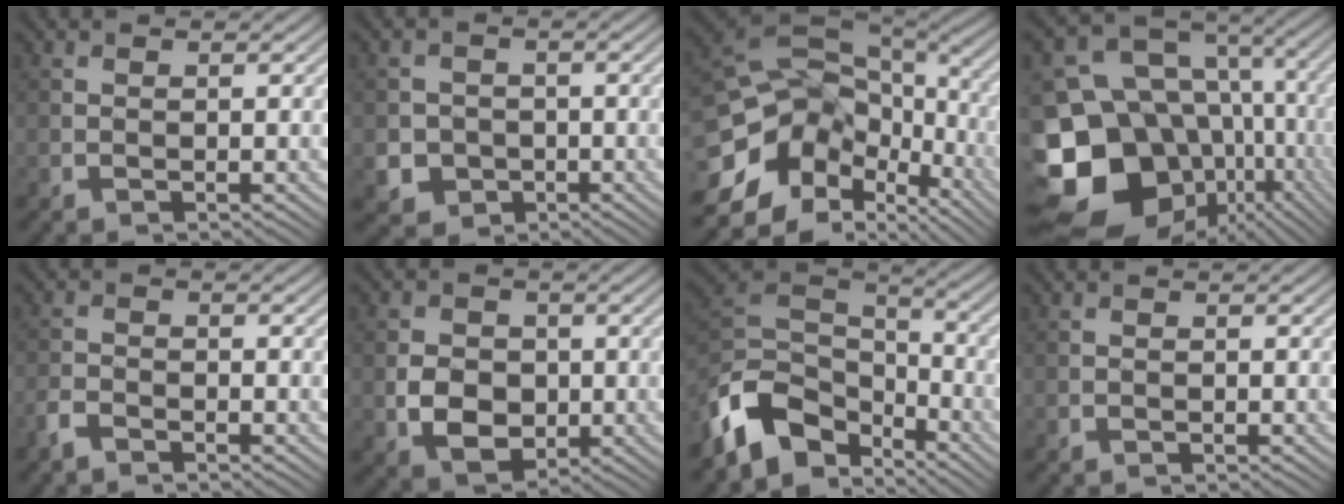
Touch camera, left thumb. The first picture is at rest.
{"total": 4.2, "force": [-1.3, 3.9, 0.9], "torque": [-0.022, -0.013, -0.039]}
{"total": 17.2, "force": [-5.8, 11.9, 11.0], "torque": [-0.246, -0.030, -0.053]}
{"total": 21.5, "force": [-6.4, 17.5, 10.8], "torque": [-0.266, -0.024, -0.081]}
{"total": 2.6, "force": [-2.2, 0.8, 1.1], "torque": [-0.027, -0.005, -0.053]}
{"total": 5.6, "force": [-1.0, 4.5, 3.1], "torque": [-0.064, -0.008, -0.023]}
{"total": 11.2, "force": [-7.0, 6.8, 5.5], "torque": [-0.135, -0.003, -0.144]}
{"total": 0.5, "force": [-0.5, 0.1, 0.1], "torque": [-0.002, -0.004, -0.008]}